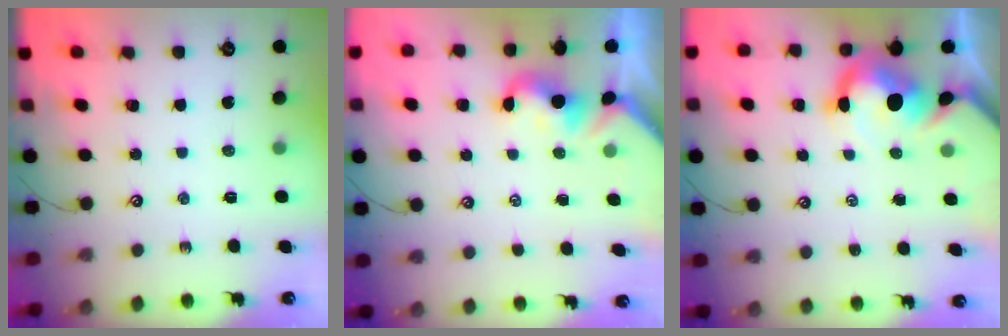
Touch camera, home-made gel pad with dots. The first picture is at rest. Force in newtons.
{"total": 1.5, "press": 1.4, "slide": 0.5}
{"total": 7.6, "press": 7.5, "slide": 1.1}